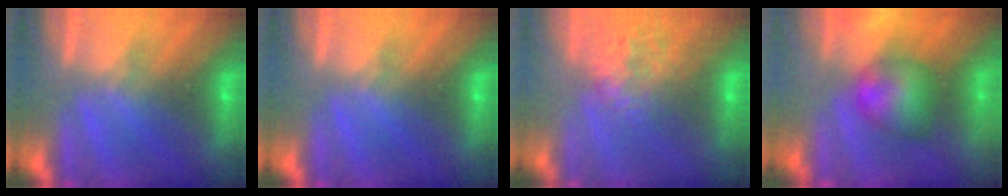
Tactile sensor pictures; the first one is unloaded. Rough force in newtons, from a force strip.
{"total": 0.0}
{"total": 9.1}
{"total": 9.0}